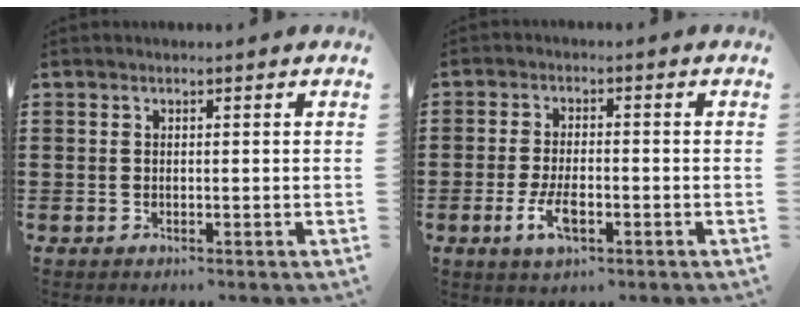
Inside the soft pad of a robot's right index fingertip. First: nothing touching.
{"total": 5.0, "force": [-1.9, 1.8, 4.3], "torque": [-0.093, -0.005, -0.036]}